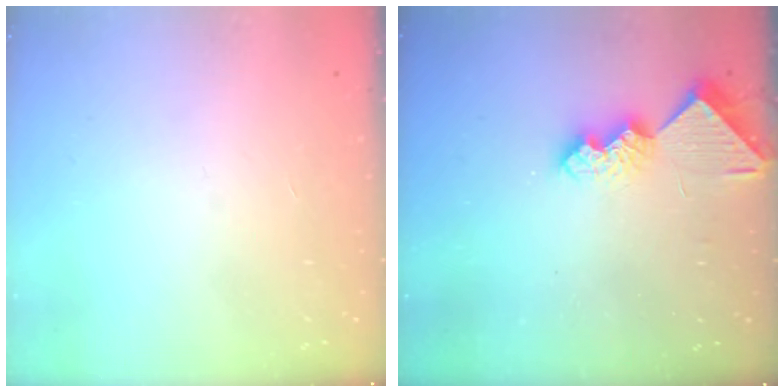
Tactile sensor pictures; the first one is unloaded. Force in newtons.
{"total": 8.4, "press": 8.4, "slide": 0.4}